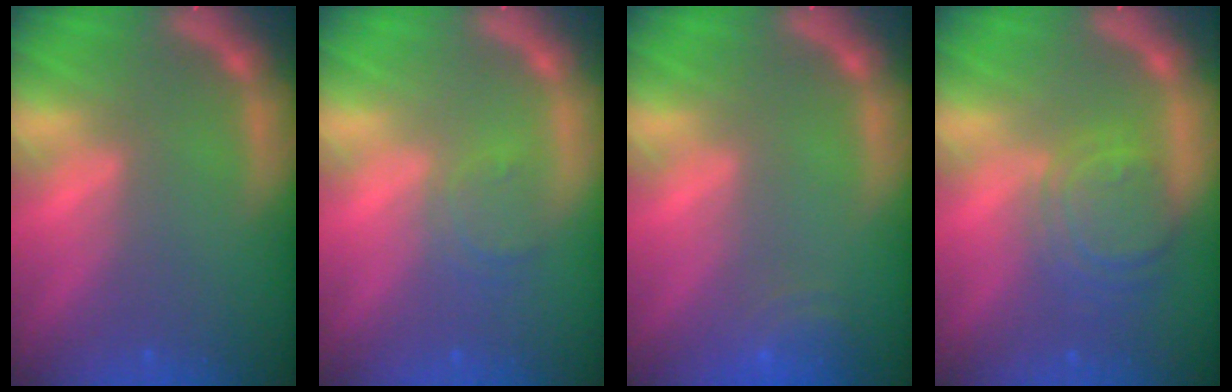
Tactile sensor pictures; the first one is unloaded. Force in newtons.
{"total": 2.4}
{"total": 3.5}
{"total": 5.6}